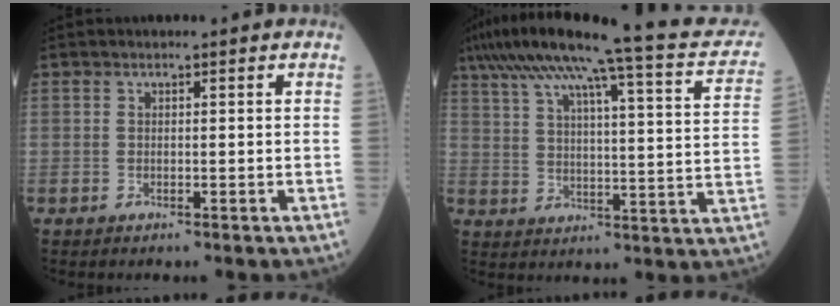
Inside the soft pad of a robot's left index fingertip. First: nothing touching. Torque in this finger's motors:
{"motor_torque": [1.02, -1.11, 0.64, 0.14]}